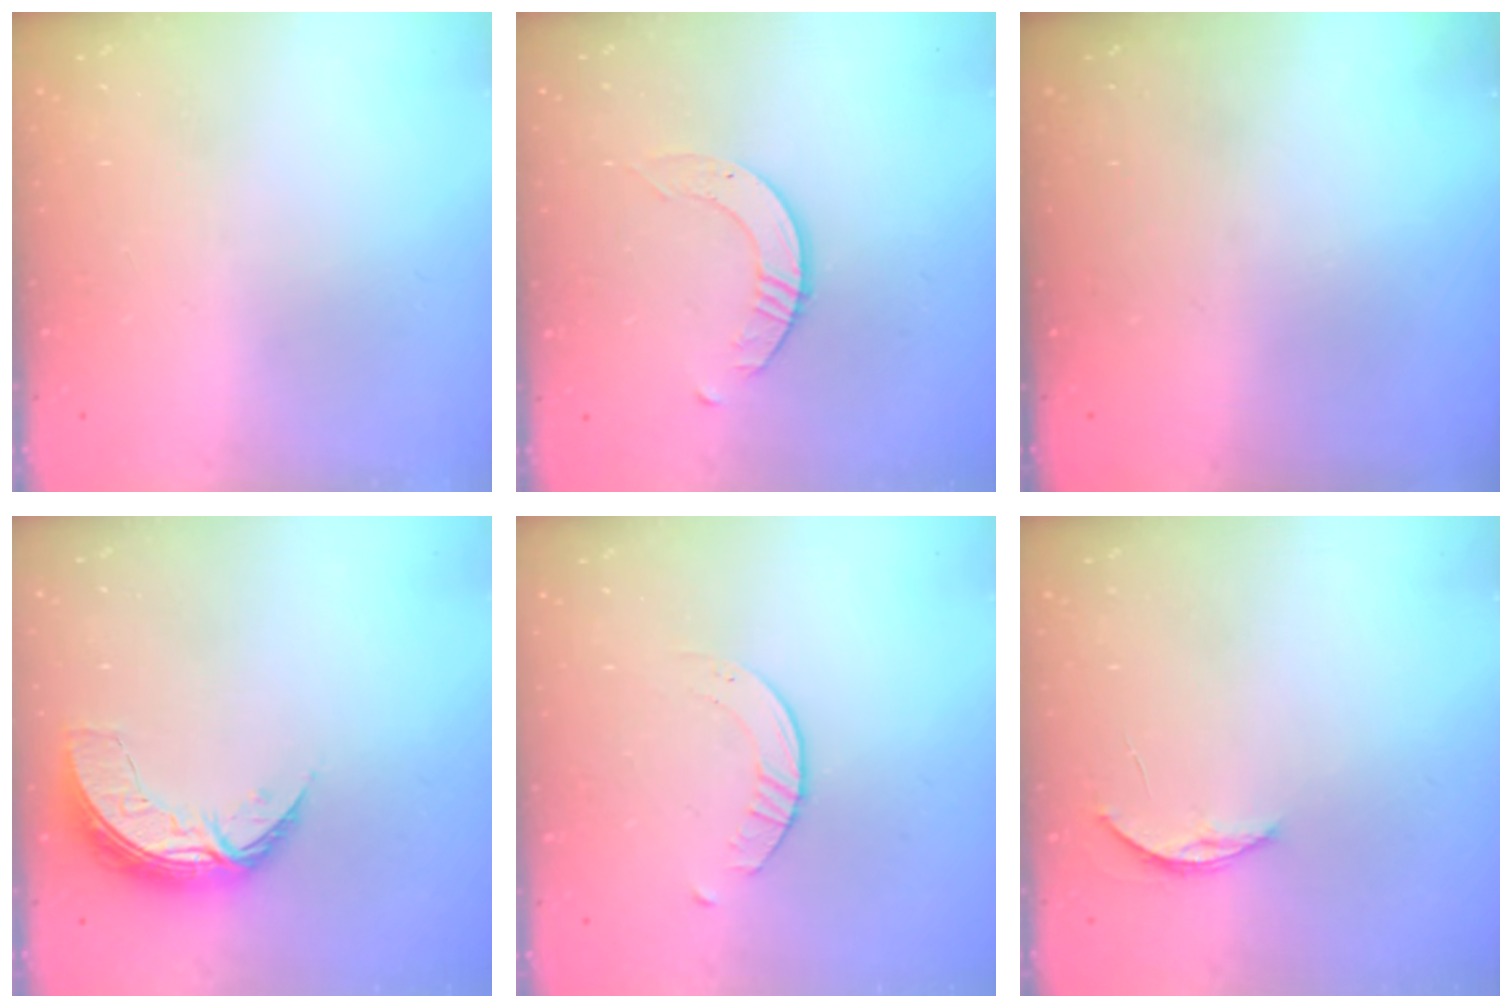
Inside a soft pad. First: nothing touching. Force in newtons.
{"total": 2.6, "press": 2.6, "slide": 0.3}
{"total": 0.0}
{"total": 8.1, "press": 8.0, "slide": 0.8}
{"total": 1.6, "press": 1.6, "slide": 0.3}
{"total": 3.7, "press": 3.7, "slide": 0.5}